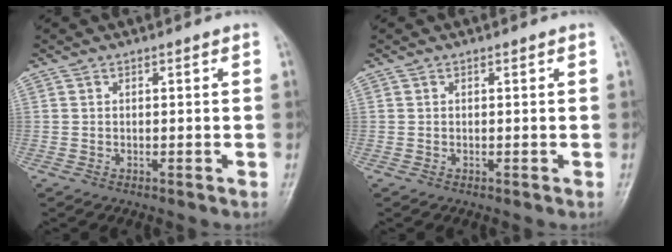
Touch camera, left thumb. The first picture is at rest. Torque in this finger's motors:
{"motor_torque": [0.00, 0.00, 0.00, 0.00, 0.00]}